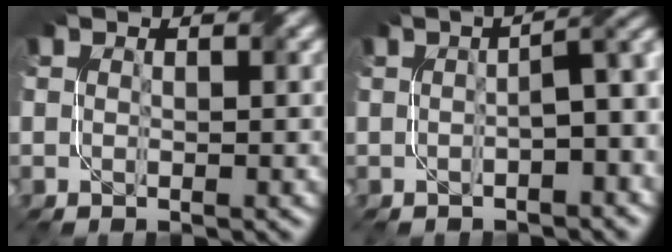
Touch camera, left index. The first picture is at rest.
{"total": 4.8, "force": [-0.5, 1.4, 4.6], "torque": [-0.051, 0.014, -0.006]}